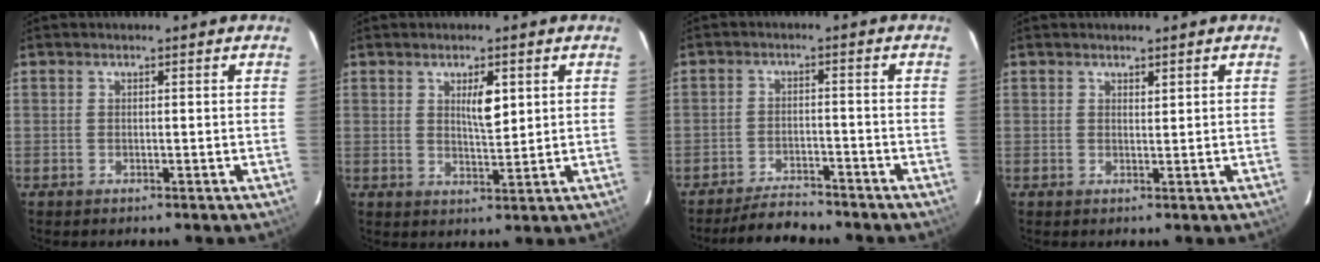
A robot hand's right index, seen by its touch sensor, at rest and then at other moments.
{"total": 4.1, "force": [1.5, 1.0, 3.6], "torque": [-0.063, -0.003, 0.028]}
{"total": 5.6, "force": [-5.4, 1.0, 1.0], "torque": [-0.019, -0.013, -0.093]}
{"total": 0.6, "force": [0.5, 0.2, 0.4], "torque": [-0.008, -0.002, 0.009]}